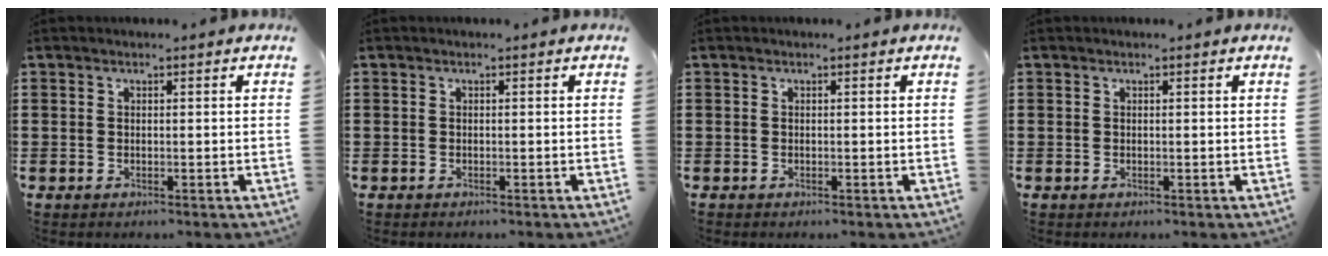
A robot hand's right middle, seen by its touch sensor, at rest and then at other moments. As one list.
[{"total": 0.0}, {"total": 0.0}, {"total": 0.0}]